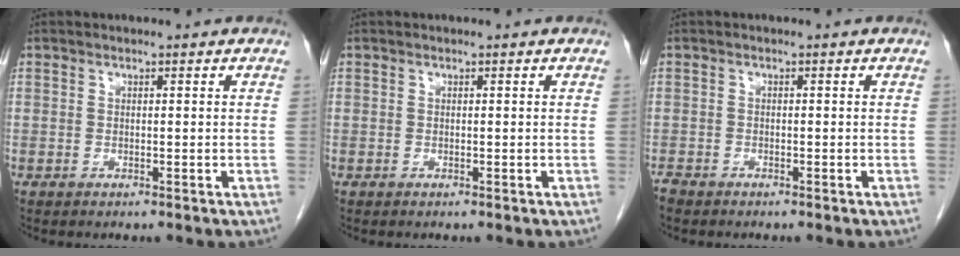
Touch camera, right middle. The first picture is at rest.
{"total": 0.0}
{"total": 1.6, "force": [-1.4, 0.6, 0.3], "torque": [-0.015, -0.003, -0.027]}